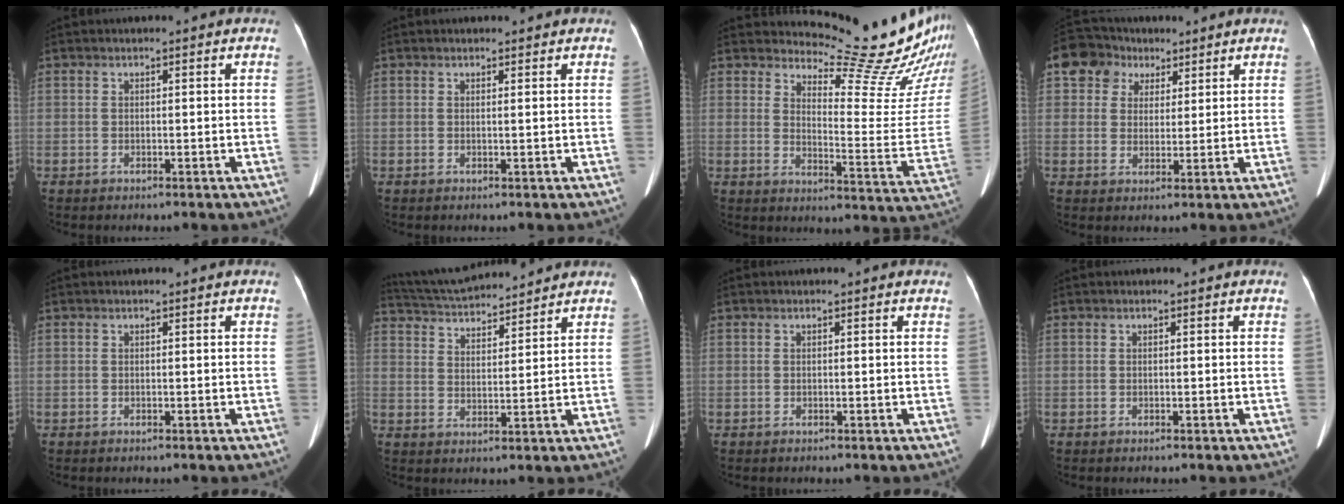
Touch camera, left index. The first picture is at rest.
{"total": 1.6, "force": [1.5, 0.0, 0.5], "torque": [-0.006, -0.010, 0.013]}
{"total": 19.0, "force": [18.1, 1.5, 5.3], "torque": [-0.070, -0.134, 0.207]}
{"total": 6.9, "force": [3.5, 5.8, 1.3], "torque": [-0.020, 0.028, 0.066]}
{"total": 0.0}
{"total": 13.3, "force": [12.5, 1.6, 4.4], "torque": [-0.081, 0.024, 0.204]}
{"total": 0.8, "force": [0.7, 0.1, 0.3], "torque": [-0.007, -0.002, 0.004]}
{"total": 0.0}